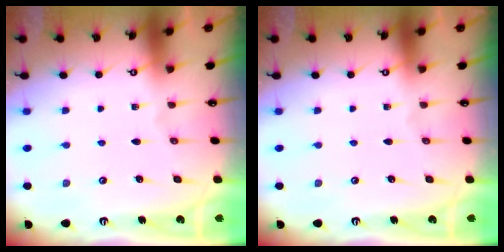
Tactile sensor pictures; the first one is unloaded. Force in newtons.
{"total": 0.0}